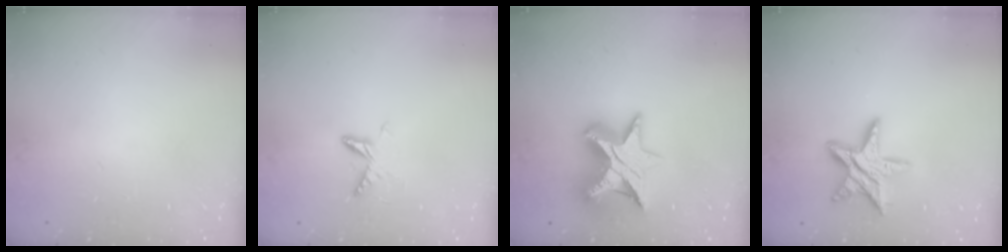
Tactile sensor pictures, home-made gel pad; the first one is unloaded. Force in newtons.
{"total": 6.2, "press": 6.2, "slide": 0.6}
{"total": 12.9, "press": 12.9, "slide": 0.8}
{"total": 11.7, "press": 11.7, "slide": 0.8}